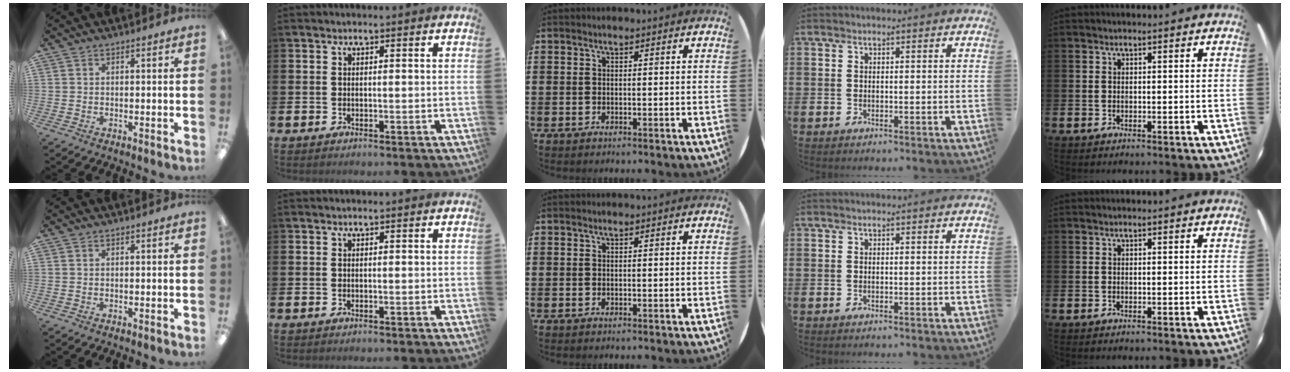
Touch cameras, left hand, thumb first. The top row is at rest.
{}